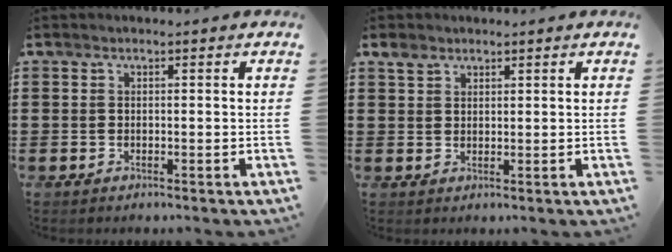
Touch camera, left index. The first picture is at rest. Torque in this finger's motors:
{"motor_torque": [0.29, -0.26, 0.00, 0.01]}